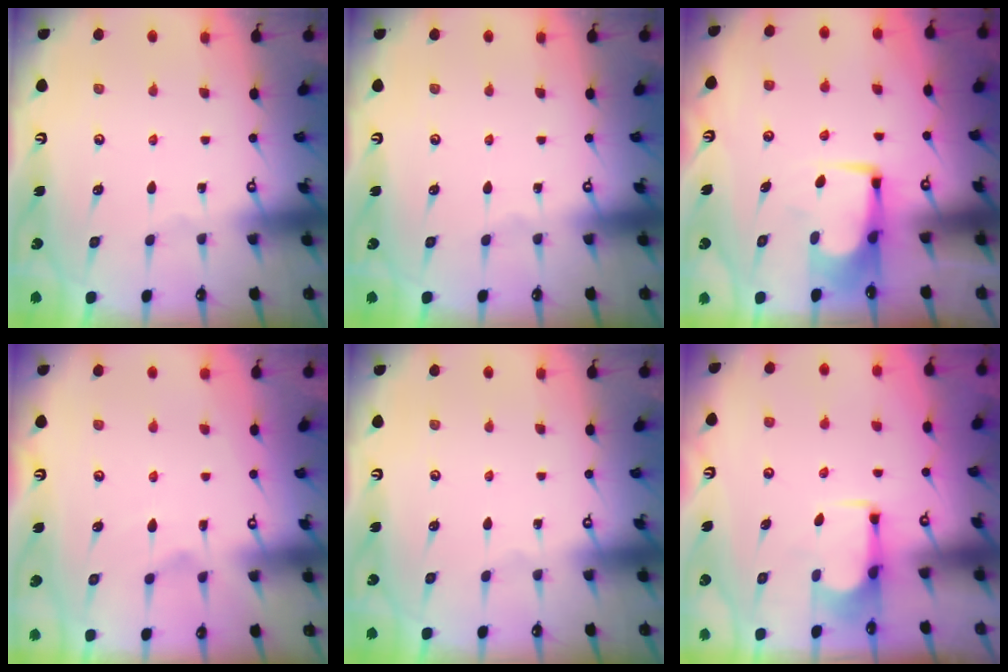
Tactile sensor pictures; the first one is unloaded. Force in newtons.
{"total": 0.0}
{"total": 6.0, "press": 5.9, "slide": 0.7}
{"total": 1.2, "press": 0.2, "slide": 1.2}
{"total": 0.0}
{"total": 2.8, "press": 2.5, "slide": 1.1}